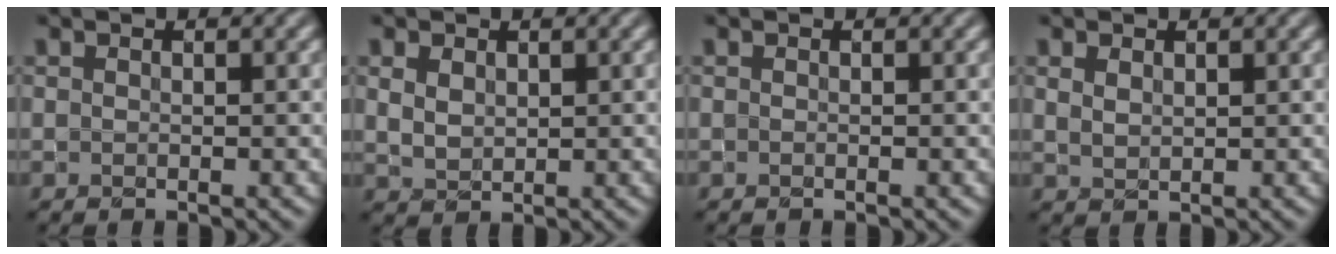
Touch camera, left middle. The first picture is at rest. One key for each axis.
{"total": 2.0, "fx": 0.9, "fy": 1.4, "fz": 1.1, "tx": -0.028, "ty": -0.003, "tz": 0.022}
{"total": 0.0}
{"total": 1.3, "fx": 0.8, "fy": 0.8, "fz": 0.8, "tx": -0.020, "ty": -0.002, "tz": 0.021}